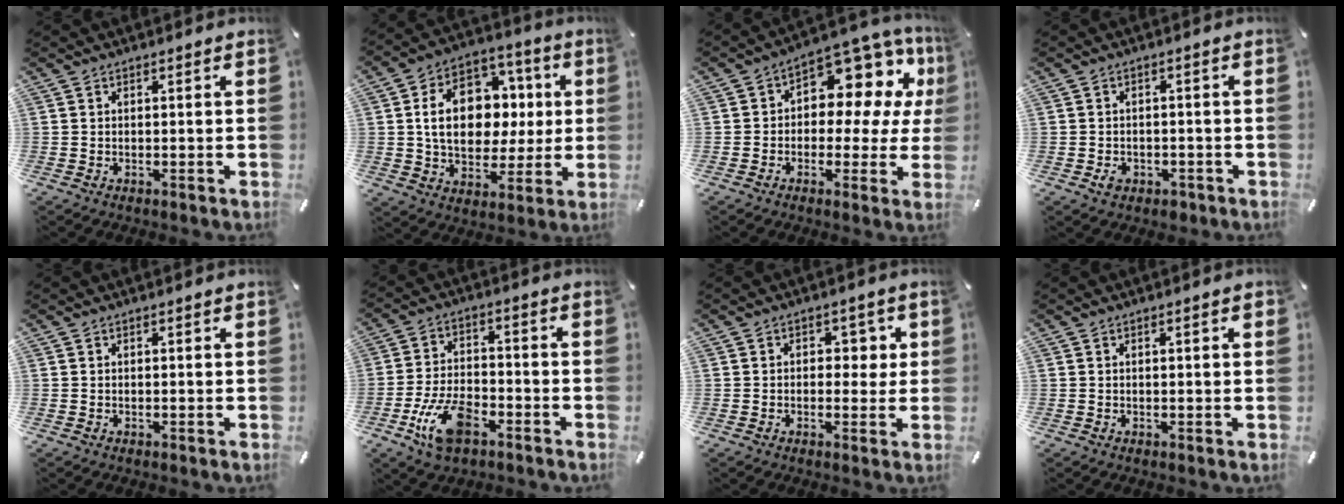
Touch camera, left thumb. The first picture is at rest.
{"total": 16.5, "force": [1.6, 12.7, 10.4], "torque": [-0.178, 0.010, 0.036]}
{"total": 10.1, "force": [3.8, 6.9, 6.4], "torque": [-0.091, -0.043, 0.068]}
{"total": 3.1, "force": [-1.3, 2.4, 1.4], "torque": [-0.024, 0.006, -0.022]}
{"total": 0.0}
{"total": 11.8, "force": [-5.8, 6.3, 8.1], "torque": [-0.169, 0.022, -0.105]}
{"total": 4.2, "force": [0.4, 3.0, 2.8], "torque": [-0.027, -0.001, -0.004]}
{"total": 1.6, "force": [0.2, 0.3, 1.6], "torque": [-0.029, 0.001, 0.003]}